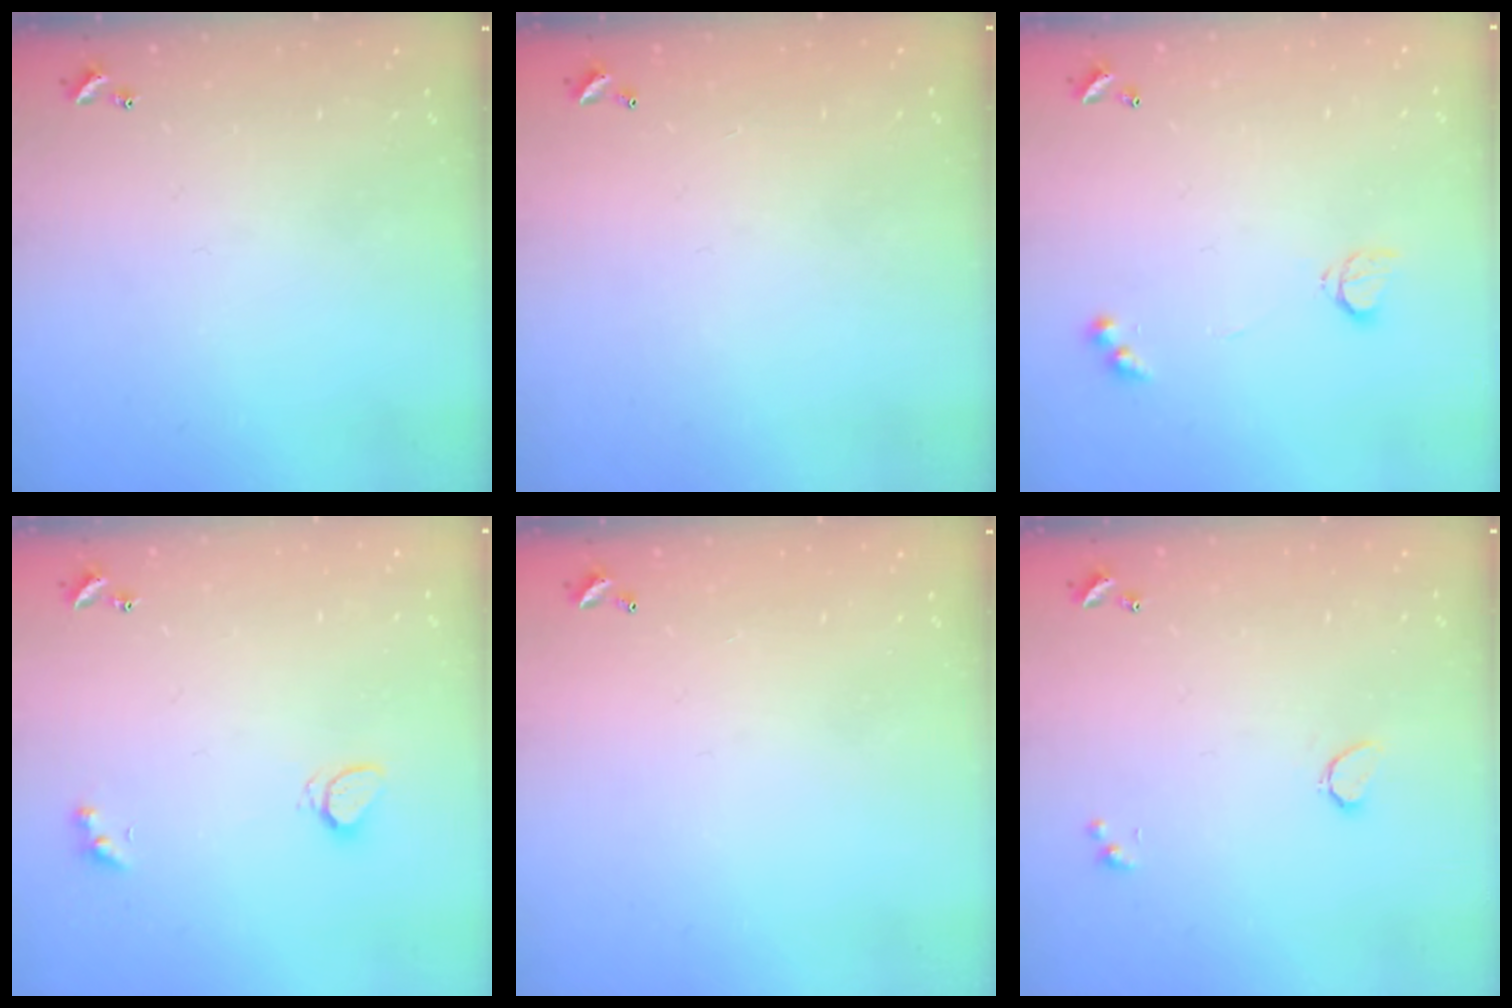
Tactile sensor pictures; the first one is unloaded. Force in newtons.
{"total": 3.0, "press": 3.0, "slide": 0.1}
{"total": 3.7, "press": 3.6, "slide": 0.6}
{"total": 2.1, "press": 2.0, "slide": 0.6}
{"total": 2.8, "press": 2.8, "slide": 0.1}
{"total": 0.6, "press": 0.4, "slide": 0.5}